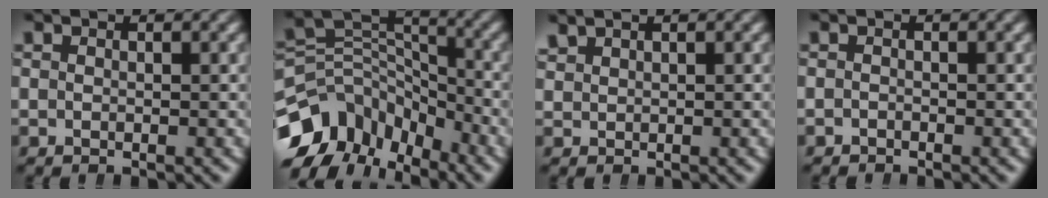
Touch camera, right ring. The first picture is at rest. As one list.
[{"total": 10.8, "force": [-3.5, 8.3, 6.0], "torque": [-0.107, -0.037, -0.052]}, {"total": 1.3, "force": [1.3, 0.0, -0.1], "torque": [-0.002, 0.004, 0.030]}, {"total": 0.8, "force": [-0.7, 0.0, -0.3], "torque": [0.003, -0.005, -0.010]}]